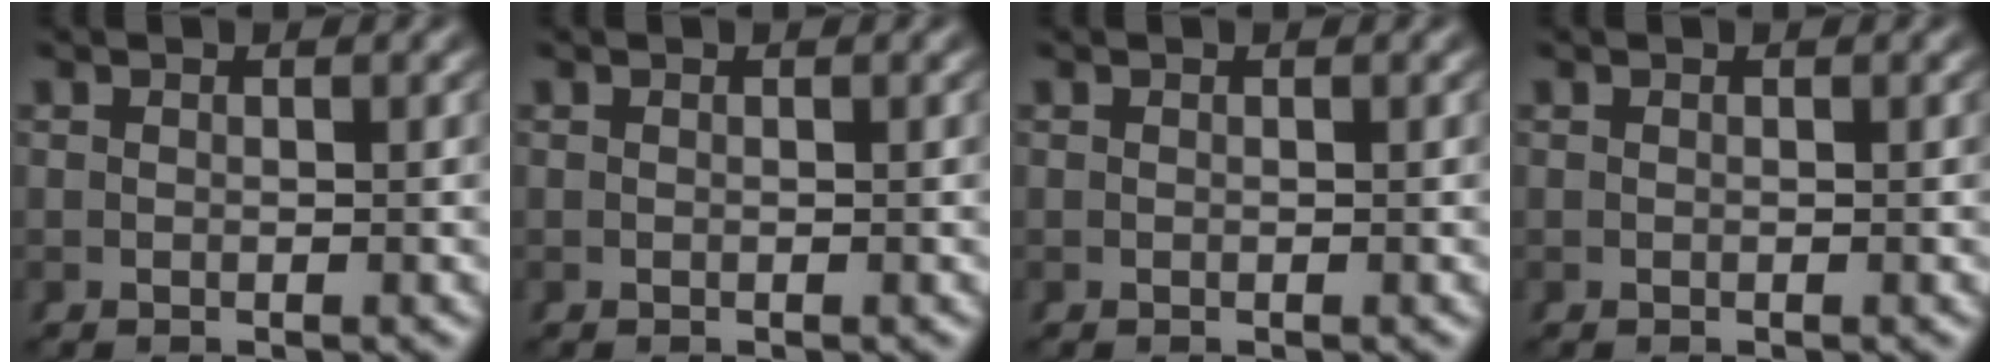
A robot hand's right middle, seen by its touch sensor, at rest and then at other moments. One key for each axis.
{"total": 0.0}
{"total": 0.0}
{"total": 0.0}